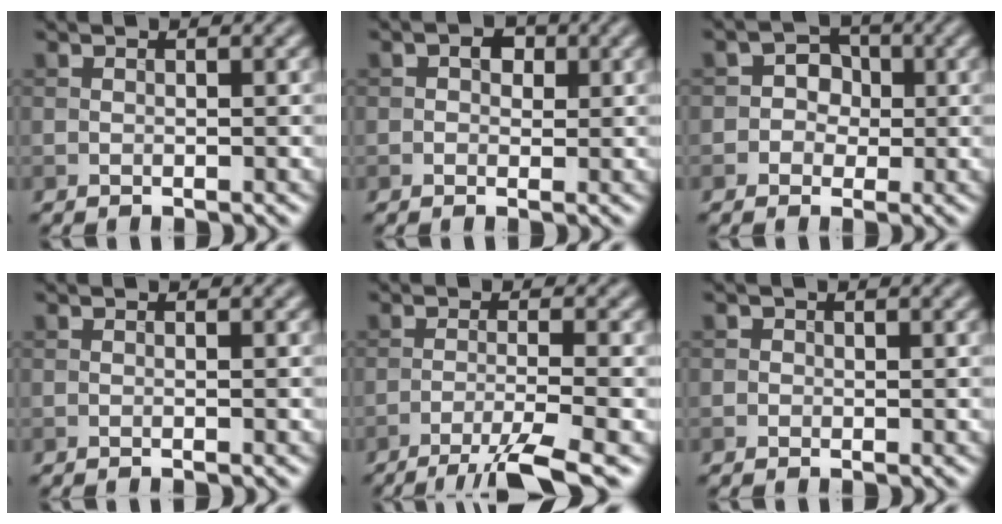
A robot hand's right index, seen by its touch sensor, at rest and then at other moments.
{"total": 1.7, "force": [0.4, 1.3, 1.1], "torque": [-0.010, 0.001, 0.001]}
{"total": 2.6, "force": [-0.1, 2.5, 0.9], "torque": [0.006, 0.006, -0.018]}
{"total": 0.6, "force": [-0.1, 0.2, 0.5], "torque": [-0.004, -0.002, -0.005]}
{"total": 5.5, "force": [-3.4, 0.7, 4.2], "torque": [-0.060, 0.002, -0.068]}
{"total": 0.7, "force": [0.0, 0.7, 0.0], "torque": [0.005, -0.004, -0.005]}